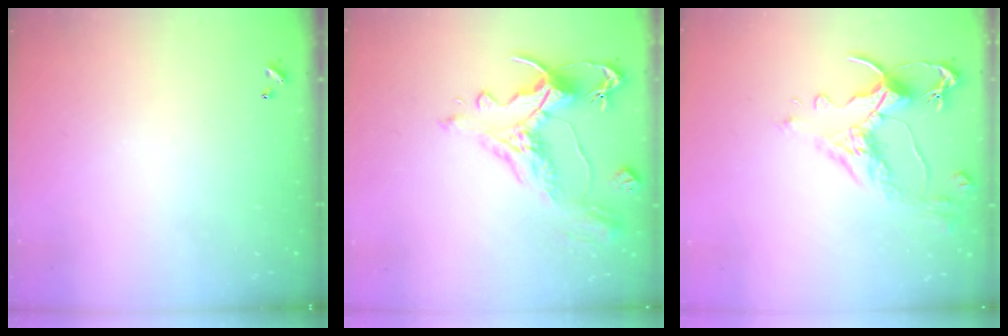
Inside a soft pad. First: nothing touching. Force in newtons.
{"total": 1.6, "press": 0.7, "slide": 1.4}
{"total": 3.1, "press": 2.7, "slide": 1.4}